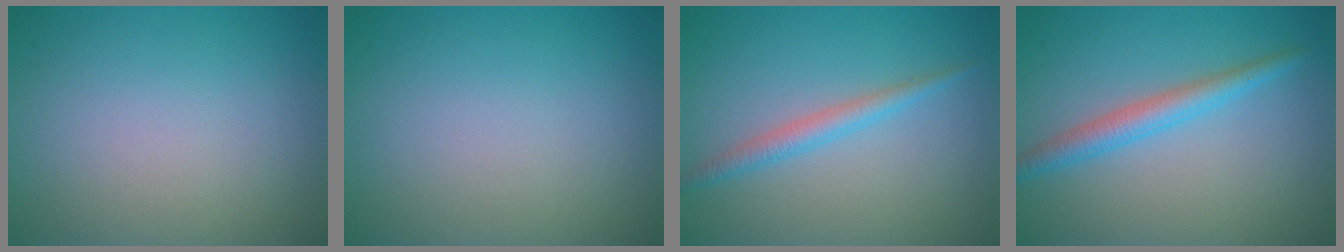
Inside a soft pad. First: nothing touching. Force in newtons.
{"total": 0.0}
{"total": 2.0, "press": 2.0, "slide": 0.0}
{"total": 2.7, "press": 2.7, "slide": 0.1}